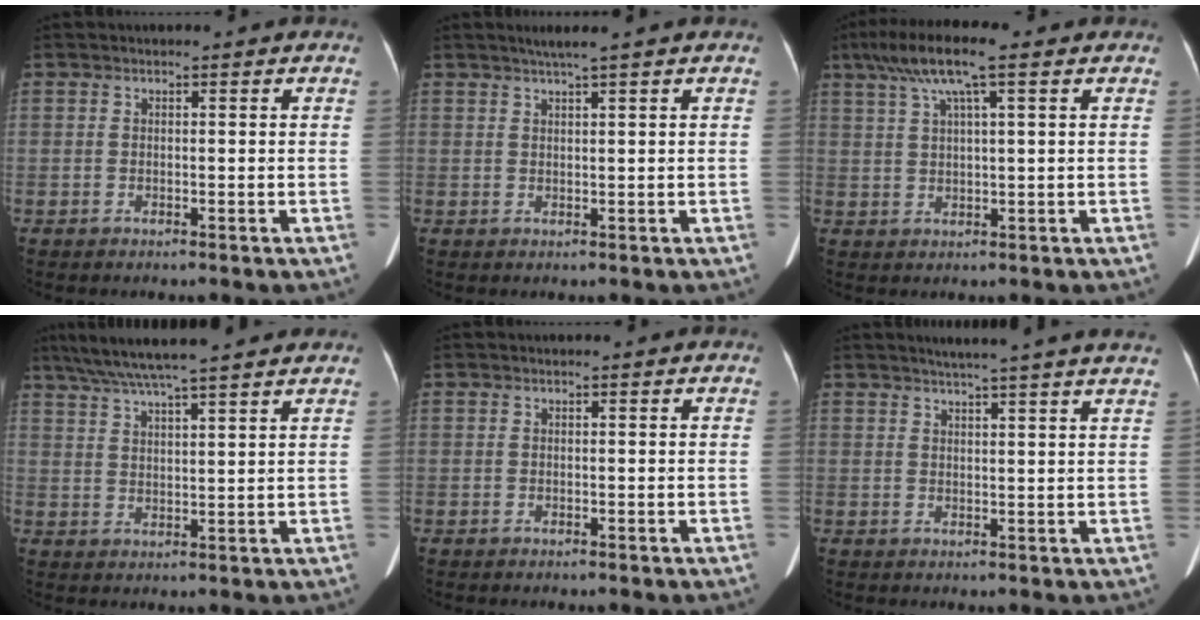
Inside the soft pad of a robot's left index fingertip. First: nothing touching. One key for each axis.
{"total": 2.5, "fx": 1.8, "fy": -0.7, "fz": 1.6, "tx": -0.030, "ty": 0.004, "tz": 0.033}
{"total": 8.0, "fx": 4.3, "fy": 0.7, "fz": 6.7, "tx": -0.134, "ty": 0.028, "tz": 0.075}
{"total": 15.4, "fx": 13.1, "fy": 0.8, "fz": 8.1, "tx": -0.143, "ty": 0.045, "tz": 0.195}
{"total": 0.0}
{"total": 12.4, "fx": 10.8, "fy": -0.7, "fz": 6.1, "tx": -0.090, "ty": 0.004, "tz": 0.120}